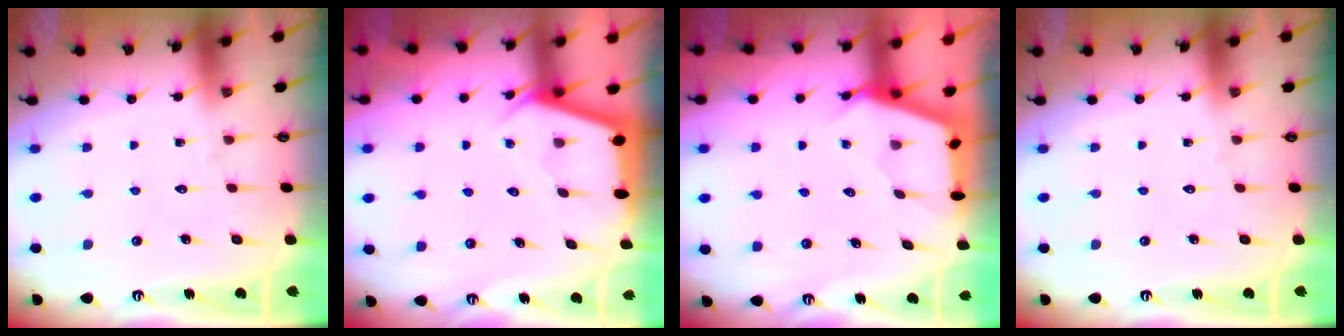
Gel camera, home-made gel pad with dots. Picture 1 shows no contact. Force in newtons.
{"total": 2.9, "press": 2.8, "slide": 0.4}
{"total": 2.5, "press": 2.5, "slide": 0.4}
{"total": 0.0}